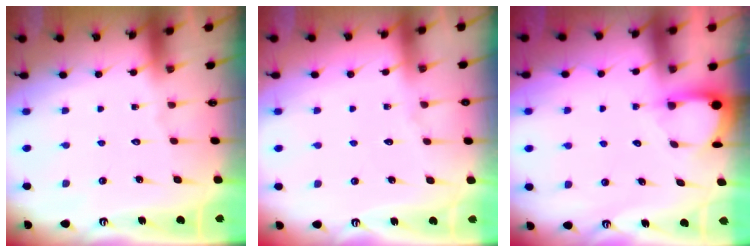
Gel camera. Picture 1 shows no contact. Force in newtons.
{"total": 3.5, "press": 3.5, "slide": 0.5}
{"total": 3.6, "press": 3.6, "slide": 0.4}